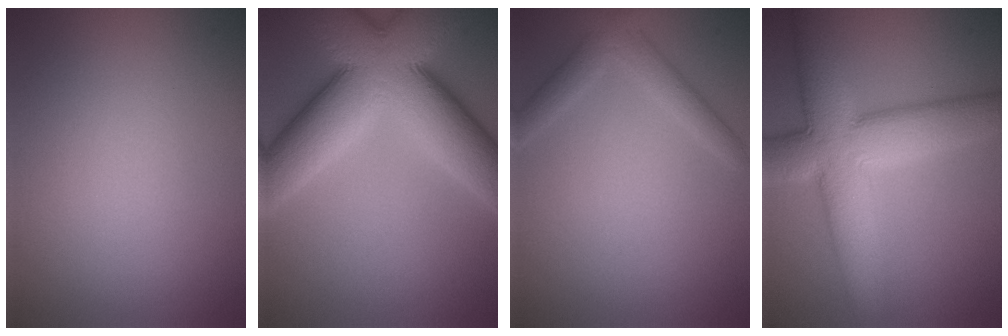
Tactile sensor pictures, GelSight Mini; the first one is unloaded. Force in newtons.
{"total": 13.7, "press": 13.7, "slide": 1.0}
{"total": 2.6, "press": 2.6, "slide": 0.1}
{"total": 10.1, "press": 10.0, "slide": 0.8}